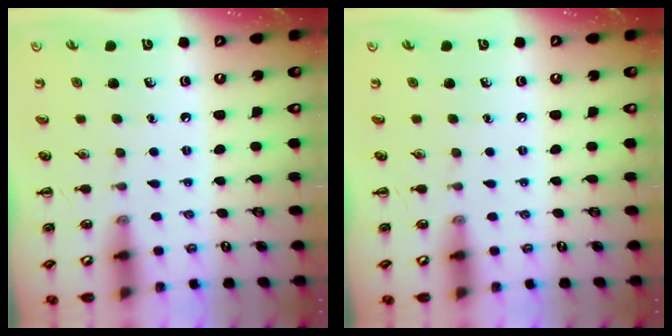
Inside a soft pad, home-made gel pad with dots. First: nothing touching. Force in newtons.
{"total": 0.0}